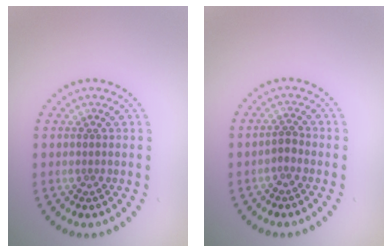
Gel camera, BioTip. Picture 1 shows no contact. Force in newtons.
{"total": 1.2, "press": 0.9, "slide": 0.8}